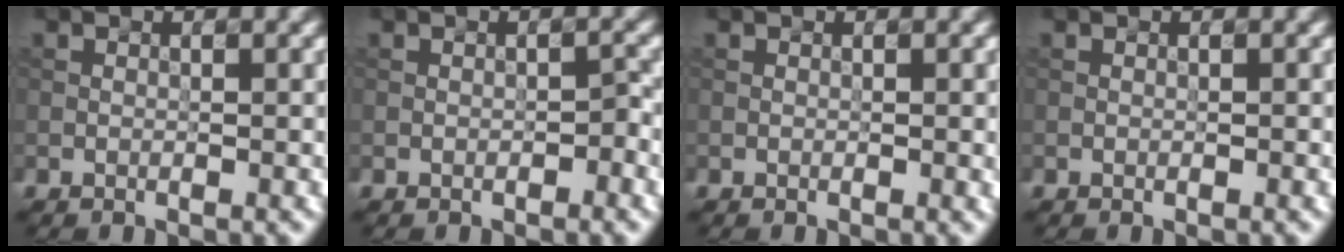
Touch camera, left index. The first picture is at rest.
{"total": 0.8, "force": [-0.6, 0.1, 0.5], "torque": [-0.011, 0.005, -0.006]}
{"total": 1.1, "force": [-0.1, 0.3, 1.0], "torque": [-0.011, 0.002, -0.001]}
{"total": 0.0}